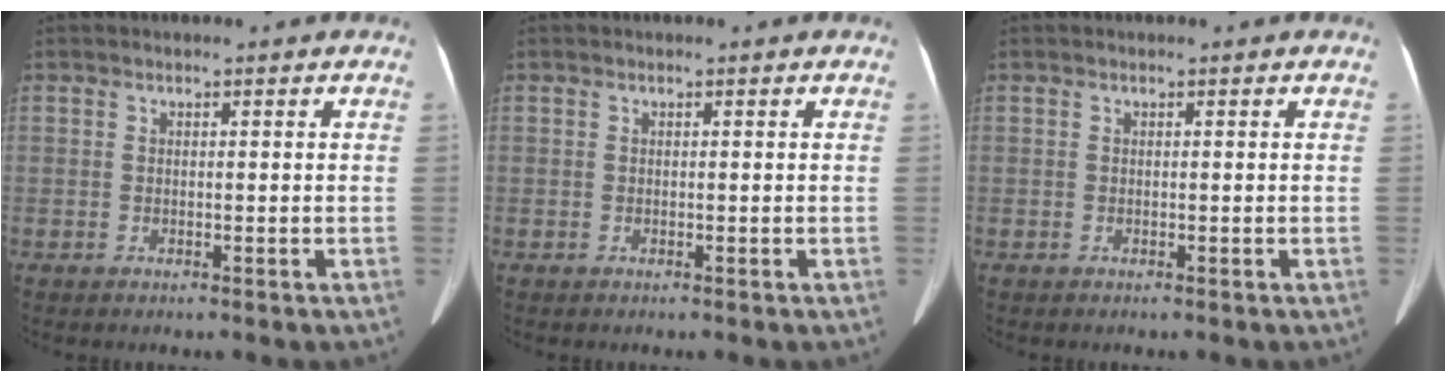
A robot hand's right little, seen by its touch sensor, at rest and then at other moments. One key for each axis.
{"total": 0.0}
{"total": 0.0}